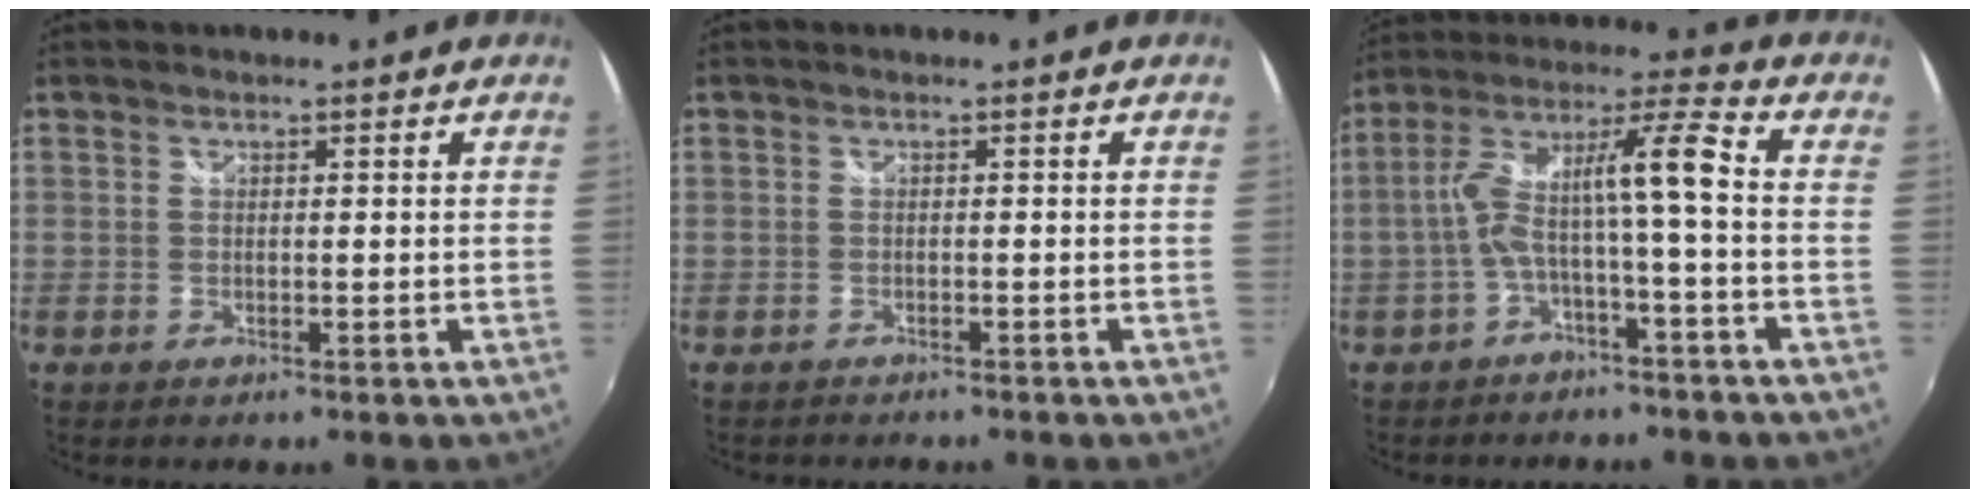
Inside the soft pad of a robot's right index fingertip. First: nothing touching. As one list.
[{"total": 1.3, "force": [-1.1, 0.6, -0.1], "torque": [-0.006, 0.001, -0.019]}, {"total": 10.3, "force": [-2.7, 0.4, 9.9], "torque": [-0.198, 0.019, -0.045]}]